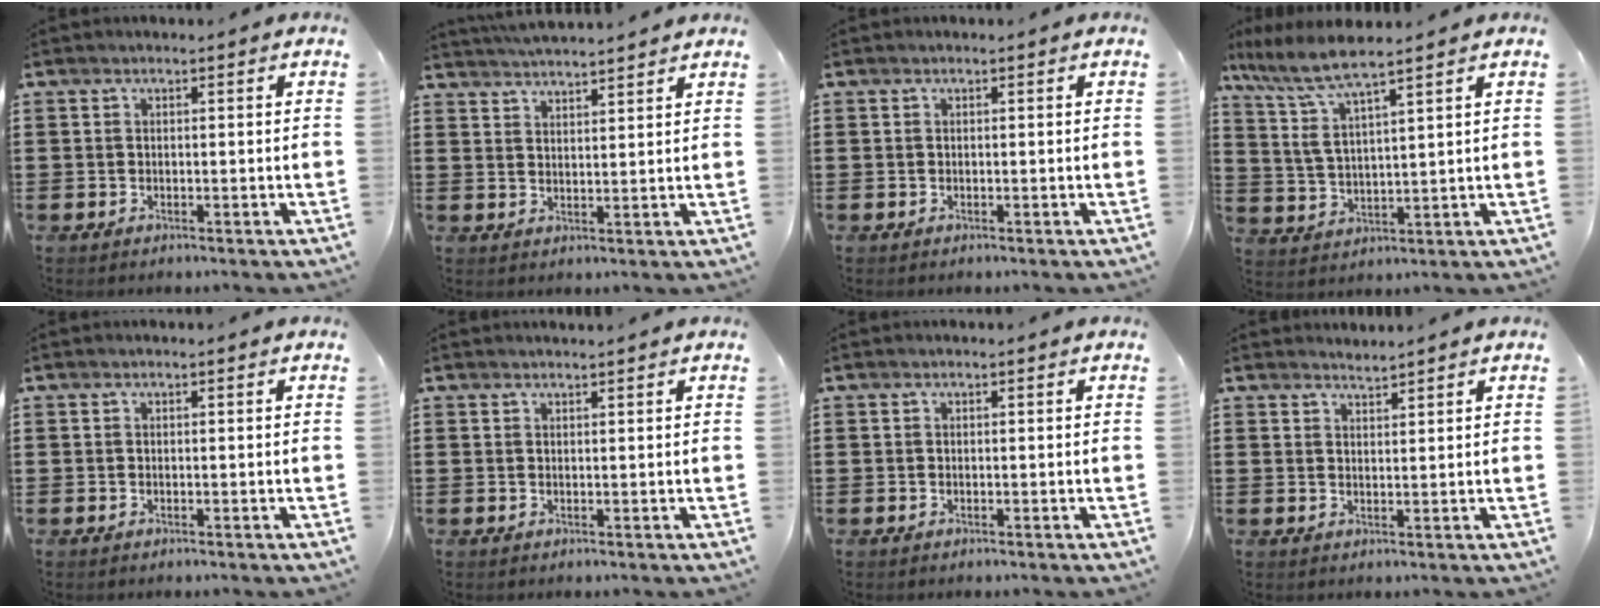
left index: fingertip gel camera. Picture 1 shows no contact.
{"total": 3.4, "force": [3.4, -0.6, 0.0], "torque": [-0.010, -0.014, 0.062]}
{"total": 0.0}
{"total": 6.7, "force": [5.0, 0.6, 4.4], "torque": [-0.113, -0.031, 0.082]}
{"total": 0.0}
{"total": 0.9, "force": [0.9, -0.1, 0.2], "torque": [-0.004, -0.002, 0.018]}
{"total": 0.0}
{"total": 1.6, "force": [1.6, -0.2, 0.1], "torque": [-0.005, 0.001, 0.032]}